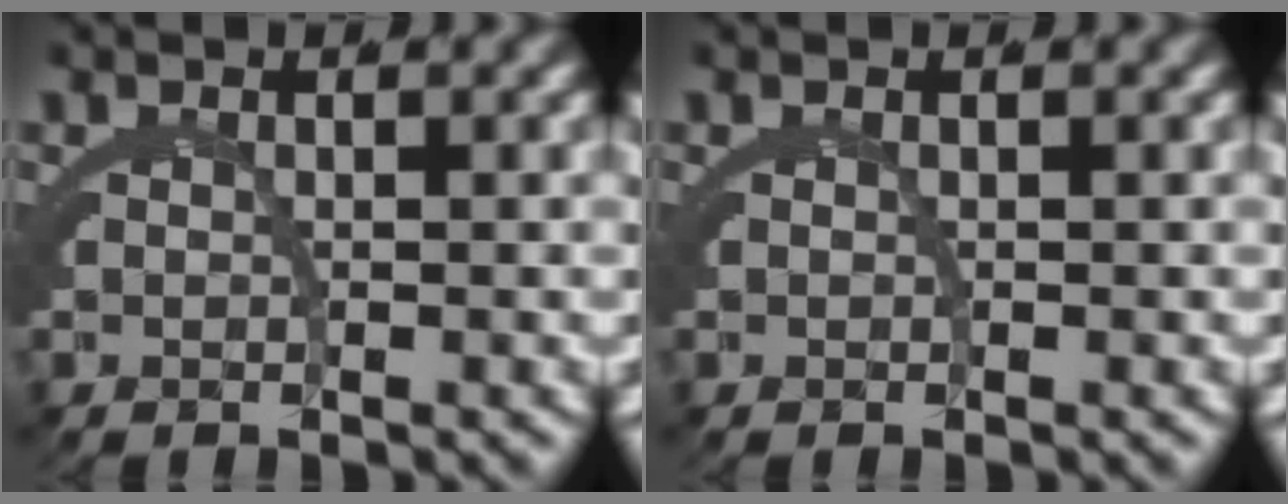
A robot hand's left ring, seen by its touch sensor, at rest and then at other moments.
{"total": 0.0}